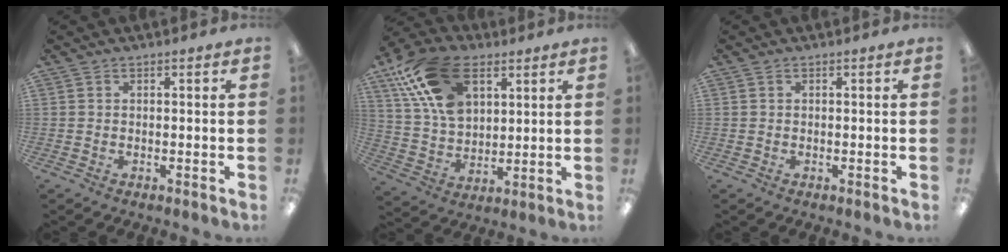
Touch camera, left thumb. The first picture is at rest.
{"total": 18.5, "force": [9.0, 11.3, 11.5], "torque": [-0.240, -0.015, 0.169]}
{"total": 0.0}